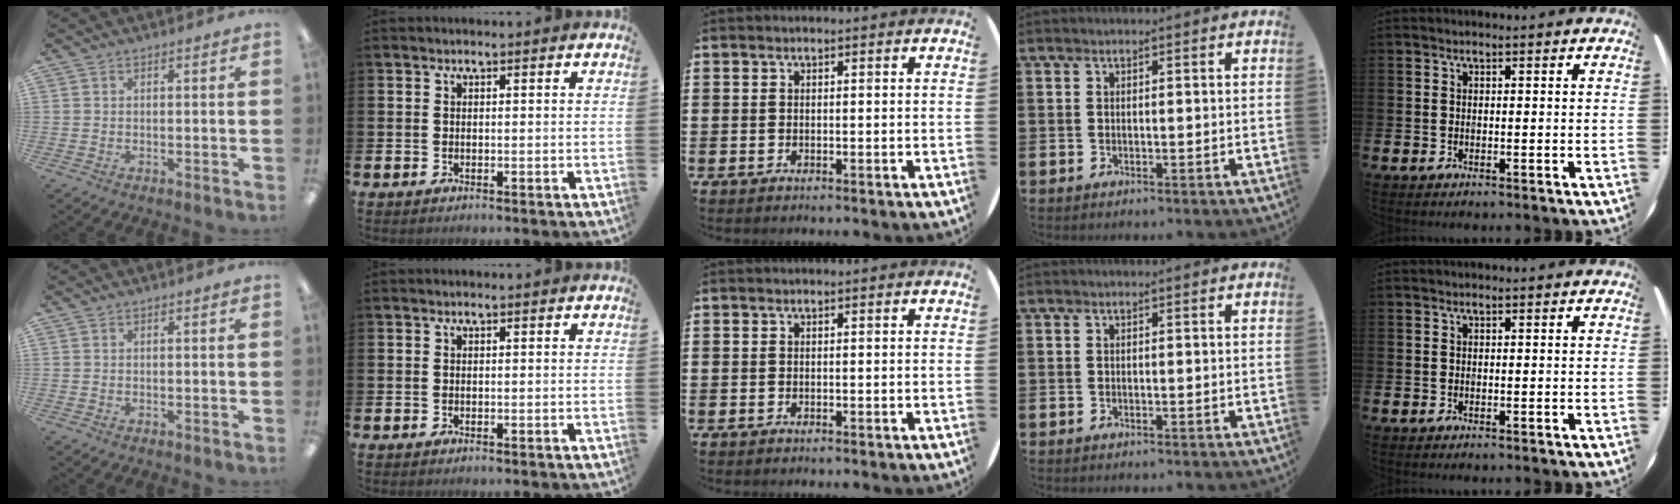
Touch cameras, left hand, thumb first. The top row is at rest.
{}